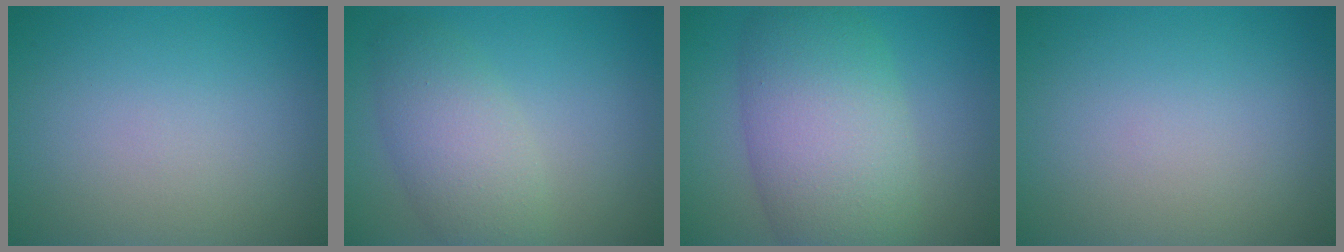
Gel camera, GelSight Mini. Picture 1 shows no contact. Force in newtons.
{"total": 4.5, "press": 4.5, "slide": 0.2}
{"total": 9.4, "press": 9.4, "slide": 0.2}
{"total": 0.0}